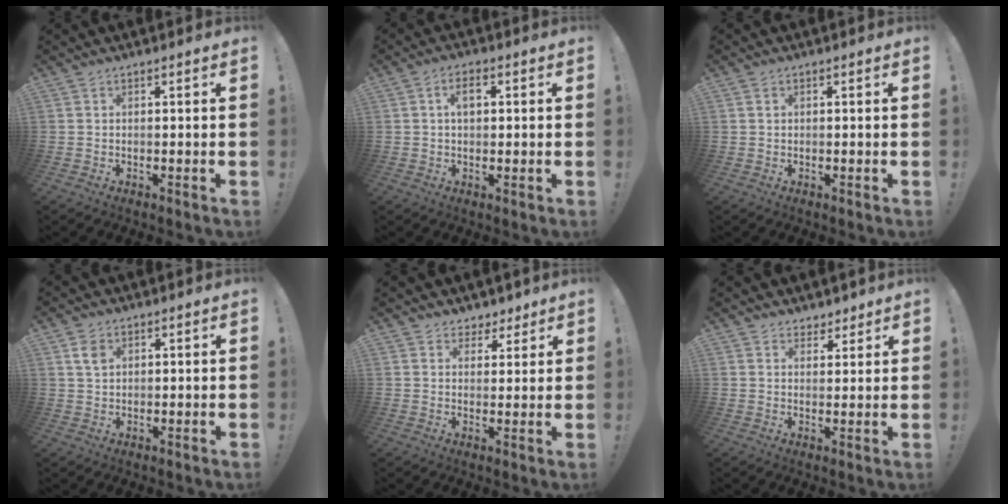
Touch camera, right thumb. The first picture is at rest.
{"total": 4.2, "force": [1.1, 2.2, 3.4], "torque": [-0.046, 0.003, 0.014]}
{"total": 0.7, "force": [0.3, 0.6, 0.2], "torque": [0.003, -0.001, 0.003]}
{"total": 4.0, "force": [1.9, 2.7, 2.2], "torque": [-0.024, -0.007, 0.032]}
{"total": 4.7, "force": [3.3, 3.4, 0.2], "torque": [0.009, -0.025, 0.061]}
{"total": 4.0, "force": [3.3, 2.4, 0.1], "torque": [0.015, -0.028, 0.059]}